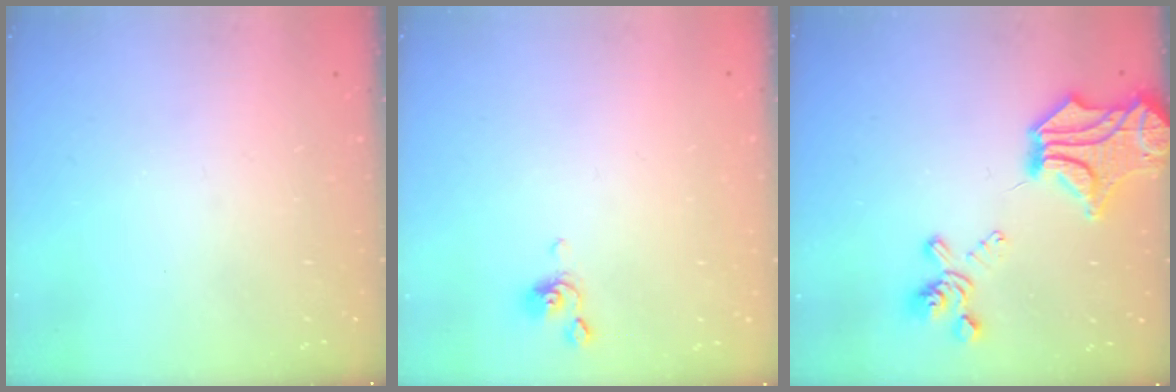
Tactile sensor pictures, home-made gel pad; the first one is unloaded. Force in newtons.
{"total": 1.3, "press": 1.2, "slide": 0.4}
{"total": 9.2, "press": 8.7, "slide": 2.9}